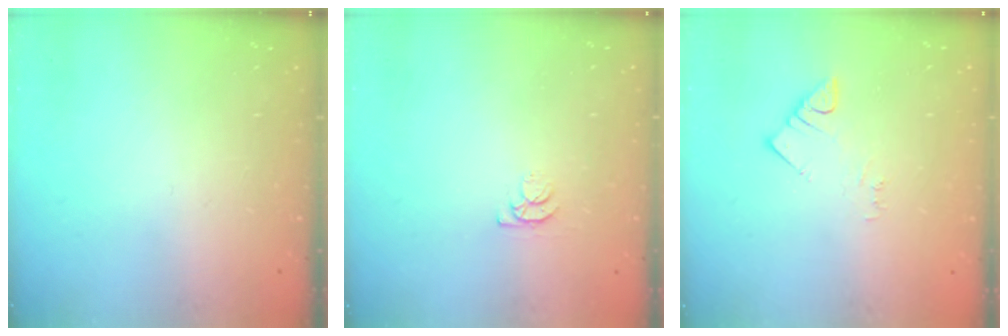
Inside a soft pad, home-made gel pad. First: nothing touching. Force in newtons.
{"total": 4.3, "press": 4.2, "slide": 0.5}
{"total": 2.8, "press": 2.8, "slide": 0.2}